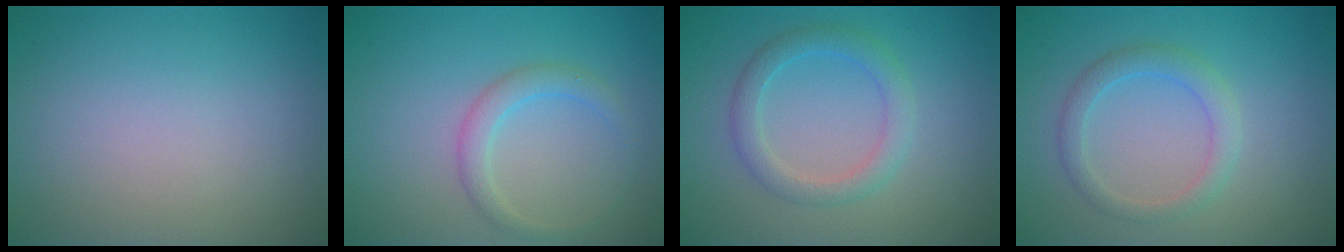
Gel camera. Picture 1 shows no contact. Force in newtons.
{"total": 2.1, "press": 2.1, "slide": 0.1}
{"total": 2.6, "press": 2.6, "slide": 0.1}
{"total": 2.3, "press": 2.3, "slide": 0.1}